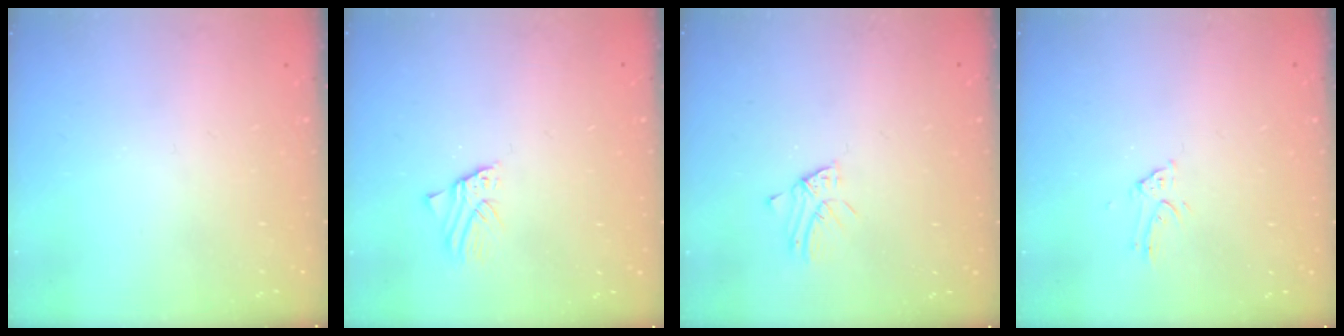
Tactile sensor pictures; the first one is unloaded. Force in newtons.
{"total": 1.3, "press": 1.3, "slide": 0.0}
{"total": 2.1, "press": 2.1, "slide": 0.2}
{"total": 3.0, "press": 3.0, "slide": 0.1}